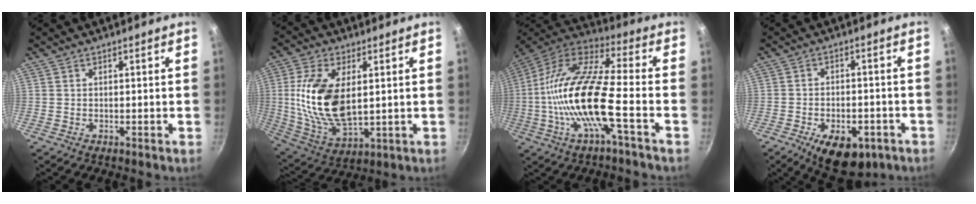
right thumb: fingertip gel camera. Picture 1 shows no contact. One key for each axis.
{"total": 17.0, "fx": 2.2, "fy": 9.1, "fz": 14.2, "tx": -0.272, "ty": -0.011, "tz": 0.050}
{"total": 19.6, "fx": -4.4, "fy": 5.2, "fz": 18.3, "tx": -0.348, "ty": 0.040, "tz": -0.102}
{"total": 12.0, "fx": -5.9, "fy": 6.5, "fz": 8.1, "tx": -0.095, "ty": 0.018, "tz": -0.073}